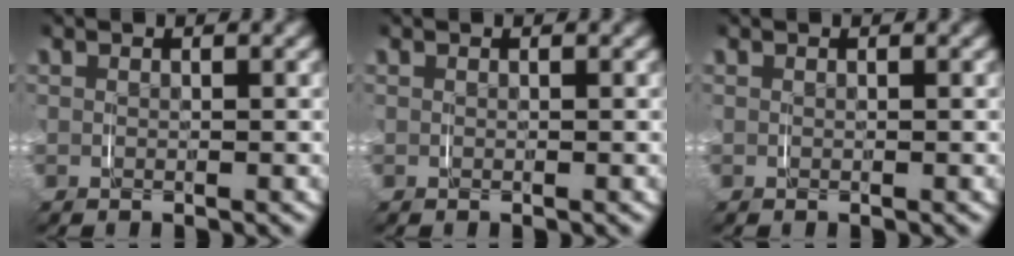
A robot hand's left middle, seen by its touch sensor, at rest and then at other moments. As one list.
[{"total": 0.0}, {"total": 0.0}]